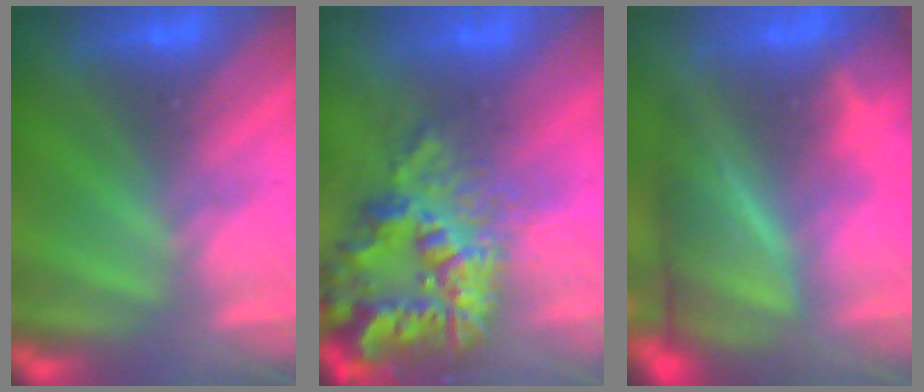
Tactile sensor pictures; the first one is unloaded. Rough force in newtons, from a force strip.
{"total": 6.5}
{"total": 7.5}